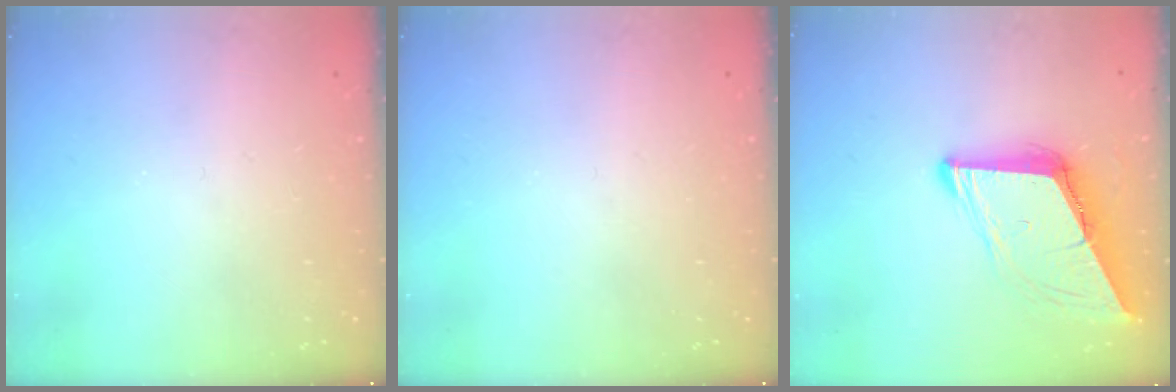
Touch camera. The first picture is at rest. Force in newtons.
{"total": 0.0}
{"total": 9.4, "press": 9.3, "slide": 1.1}